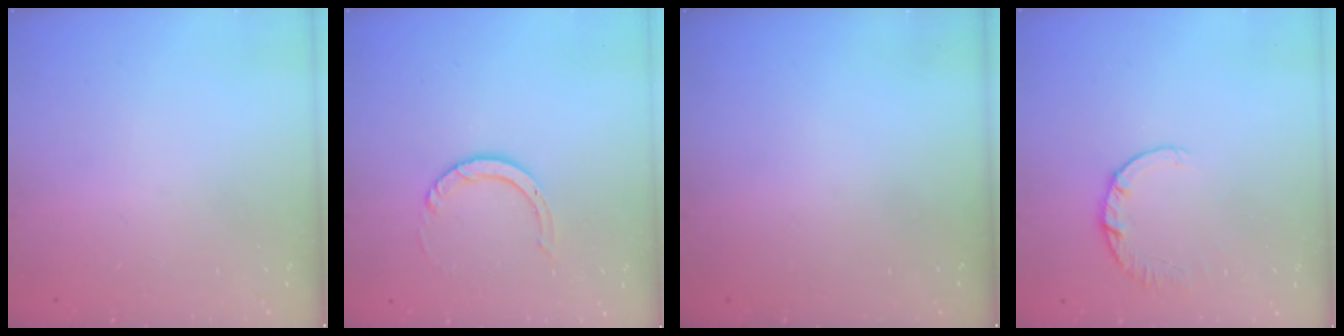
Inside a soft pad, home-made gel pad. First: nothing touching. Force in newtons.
{"total": 4.0, "press": 4.0, "slide": 0.3}
{"total": 0.0}
{"total": 2.4, "press": 2.4, "slide": 0.2}